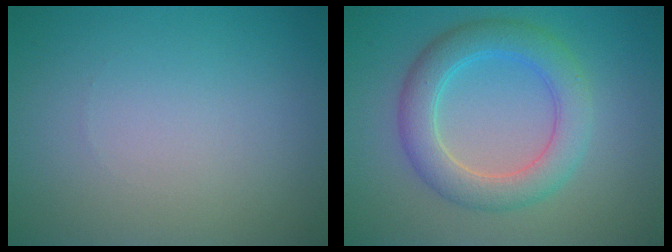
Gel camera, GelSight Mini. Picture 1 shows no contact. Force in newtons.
{"total": 5.0, "press": 5.0, "slide": 0.3}